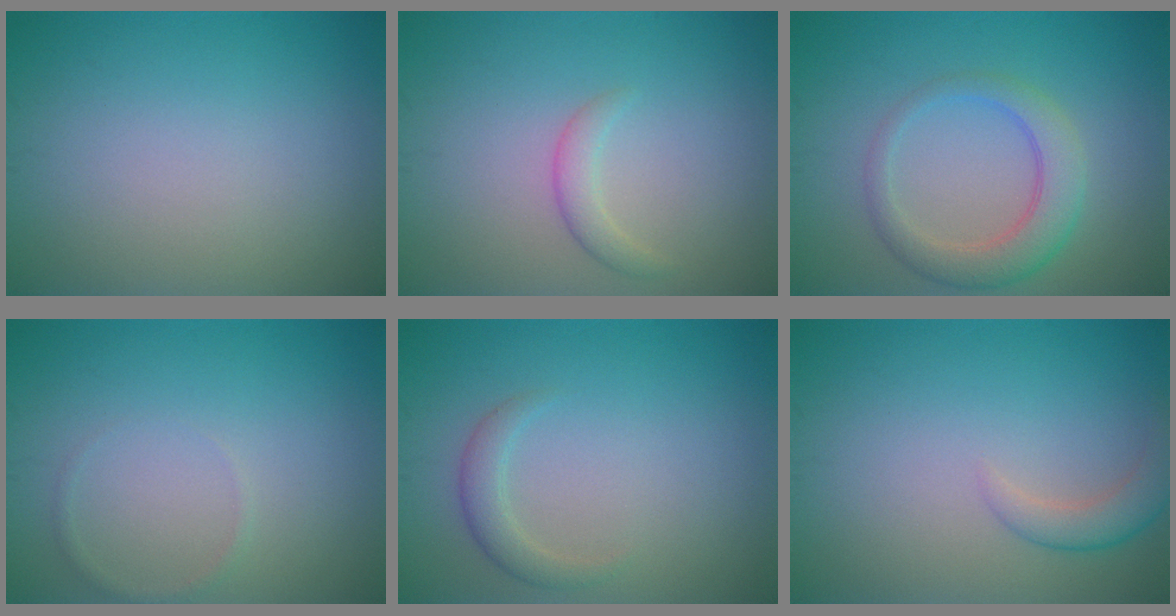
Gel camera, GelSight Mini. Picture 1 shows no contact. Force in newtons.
{"total": 1.6, "press": 1.6, "slide": 0.1}
{"total": 4.0, "press": 4.0, "slide": 0.1}
{"total": 0.7, "press": 0.7, "slide": 0.0}
{"total": 1.8, "press": 1.8, "slide": 0.1}
{"total": 2.6, "press": 2.6, "slide": 0.2}